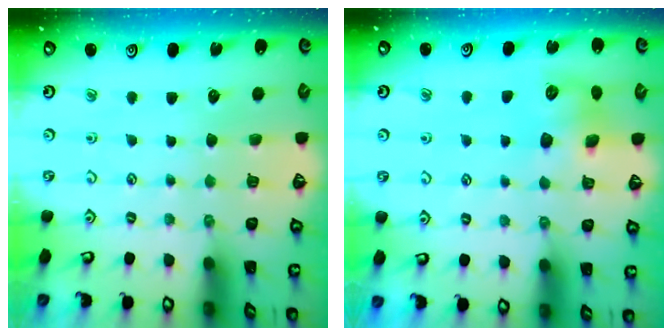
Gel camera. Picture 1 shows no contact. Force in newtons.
{"total": 8.3, "press": 8.3, "slide": 0.8}